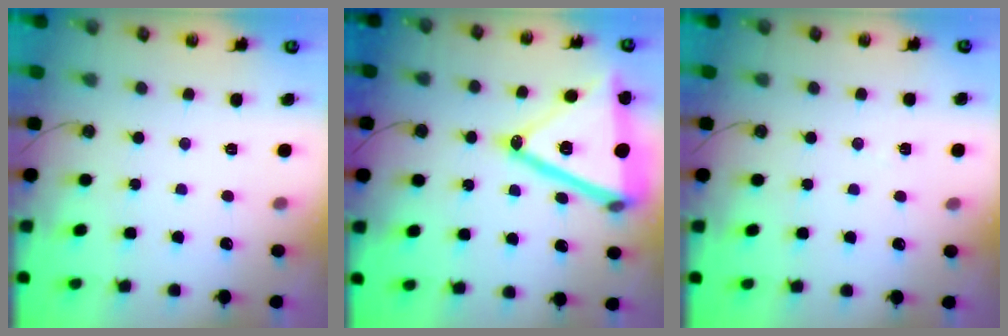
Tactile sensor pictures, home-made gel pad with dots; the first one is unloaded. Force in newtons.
{"total": 23.6, "press": 23.3, "slide": 3.6}
{"total": 3.3, "press": 3.0, "slide": 1.5}